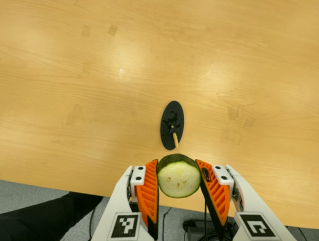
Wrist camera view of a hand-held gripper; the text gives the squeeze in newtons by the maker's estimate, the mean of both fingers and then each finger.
{"total": 11.9, "left": 12.1, "right": 11.7}